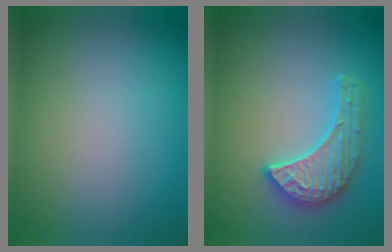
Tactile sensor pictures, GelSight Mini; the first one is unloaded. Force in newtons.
{"total": 4.2, "press": 3.9, "slide": 1.5}